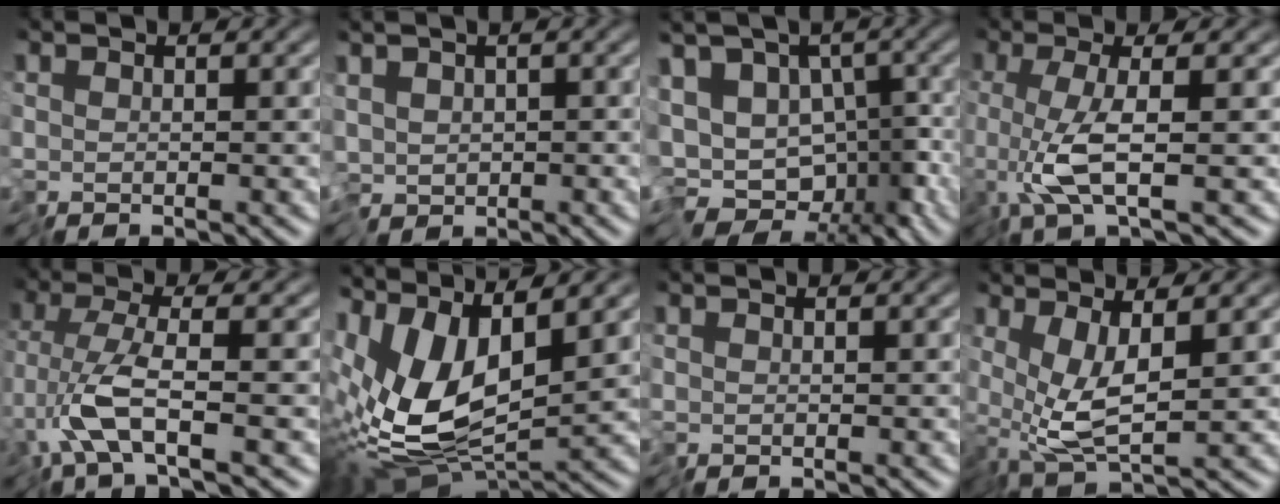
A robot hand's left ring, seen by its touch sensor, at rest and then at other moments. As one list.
[{"total": 2.8, "force": [-0.8, 2.0, 1.8], "torque": [-0.045, -0.004, -0.021]}, {"total": 9.1, "force": [-2.6, 6.5, 5.8], "torque": [-0.075, -0.008, -0.025]}, {"total": 3.7, "force": [-0.7, 0.2, 3.6], "torque": [-0.072, -0.006, -0.019]}, {"total": 4.6, "force": [-2.1, 0.4, 4.1], "torque": [-0.099, -0.001, -0.050]}, {"total": 11.0, "force": [1.3, 4.9, 9.7], "torque": [-0.218, -0.012, 0.025]}, {"total": 0.0}, {"total": 4.4, "force": [0.3, 1.0, 4.3], "torque": [-0.097, -0.009, 0.007]}]